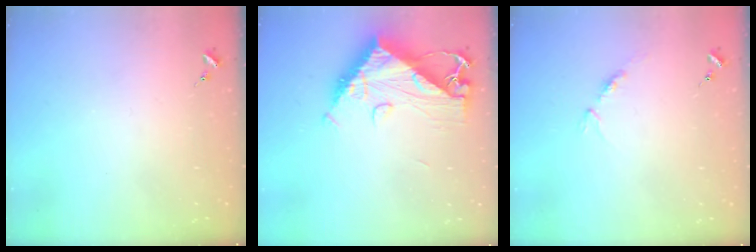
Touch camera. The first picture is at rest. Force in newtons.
{"total": 12.9, "press": 12.8, "slide": 1.2}
{"total": 5.0, "press": 5.0, "slide": 0.6}